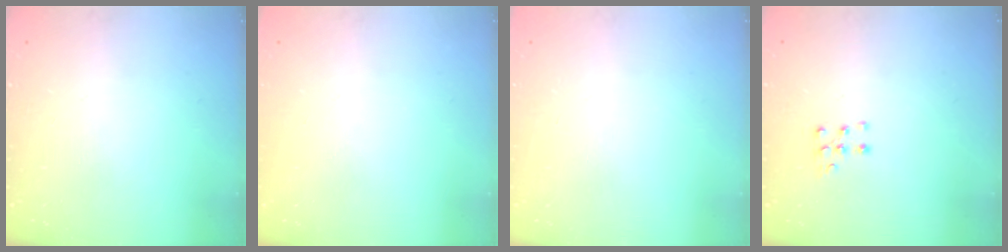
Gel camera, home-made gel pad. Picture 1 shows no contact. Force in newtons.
{"total": 0.0}
{"total": 0.0}
{"total": 6.1, "press": 6.0, "slide": 0.5}